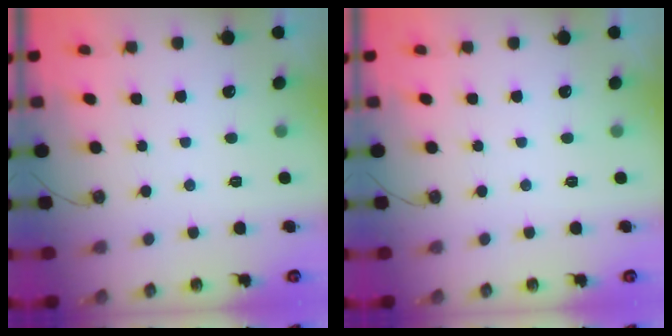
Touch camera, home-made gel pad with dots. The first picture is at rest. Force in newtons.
{"total": 0.0}